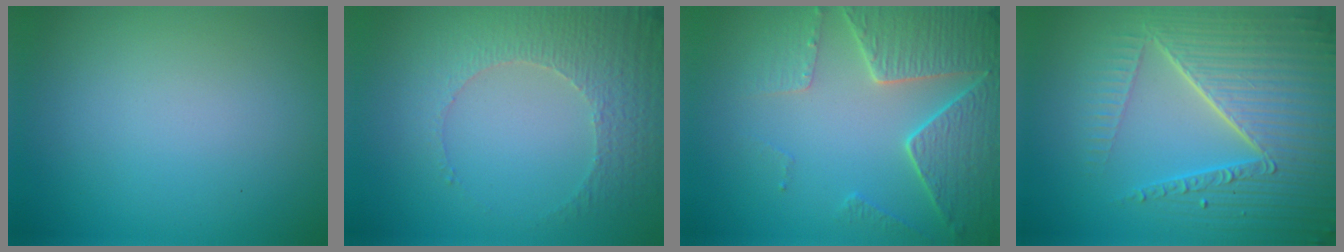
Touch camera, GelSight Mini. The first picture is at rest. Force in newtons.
{"total": 4.7, "press": 3.6, "slide": 3.0}
{"total": 6.2, "press": 5.2, "slide": 3.4}
{"total": 9.0, "press": 6.0, "slide": 6.8}